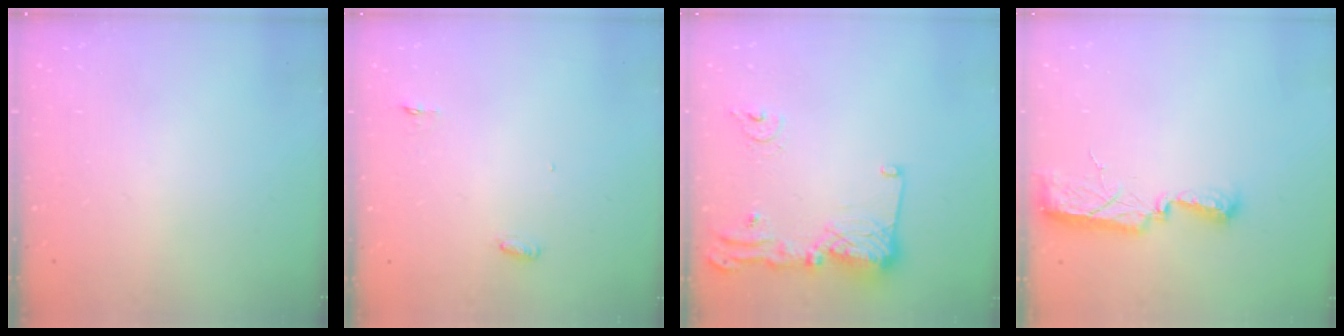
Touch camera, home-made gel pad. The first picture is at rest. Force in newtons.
{"total": 3.0, "press": 2.8, "slide": 0.9}
{"total": 15.0, "press": 14.9, "slide": 1.6}
{"total": 7.5, "press": 7.5, "slide": 0.8}